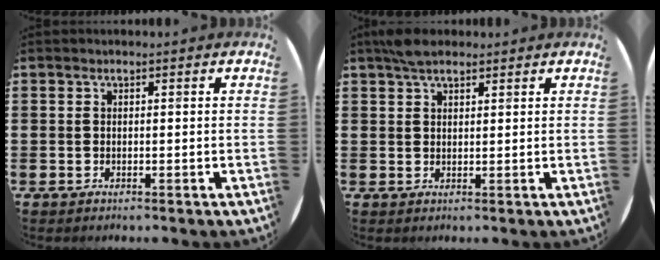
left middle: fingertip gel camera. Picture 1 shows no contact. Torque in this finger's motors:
{"motor_torque": [0.85, -0.83, 0.11, 0.08]}